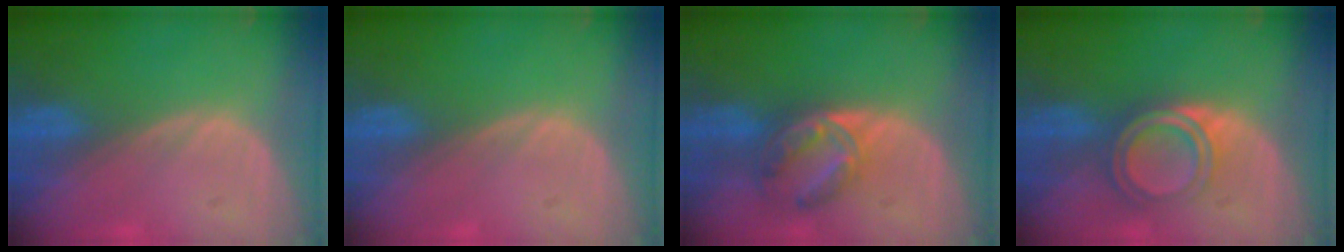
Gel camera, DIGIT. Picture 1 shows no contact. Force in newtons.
{"total": 0.0}
{"total": 6.7, "press": 5.9, "slide": 3.2}
{"total": 5.5, "press": 5.0, "slide": 2.3}